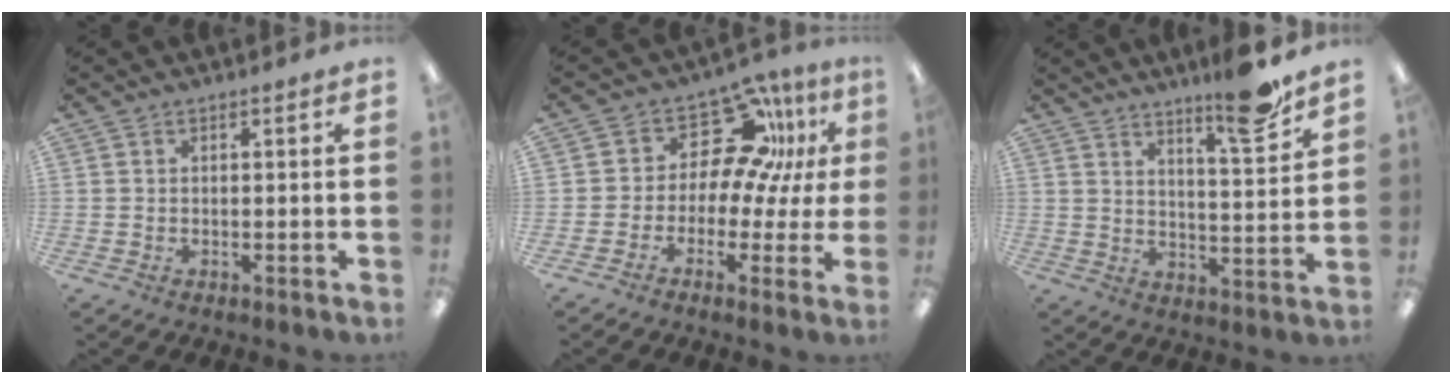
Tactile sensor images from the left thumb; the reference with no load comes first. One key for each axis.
{"total": 13.4, "fx": 6.8, "fy": 8.3, "fz": 8.1, "tx": -0.126, "ty": -0.041, "tz": 0.120}
{"total": 11.5, "fx": 9.0, "fy": 1.5, "fz": 7.0, "tx": -0.095, "ty": -0.059, "tz": 0.145}